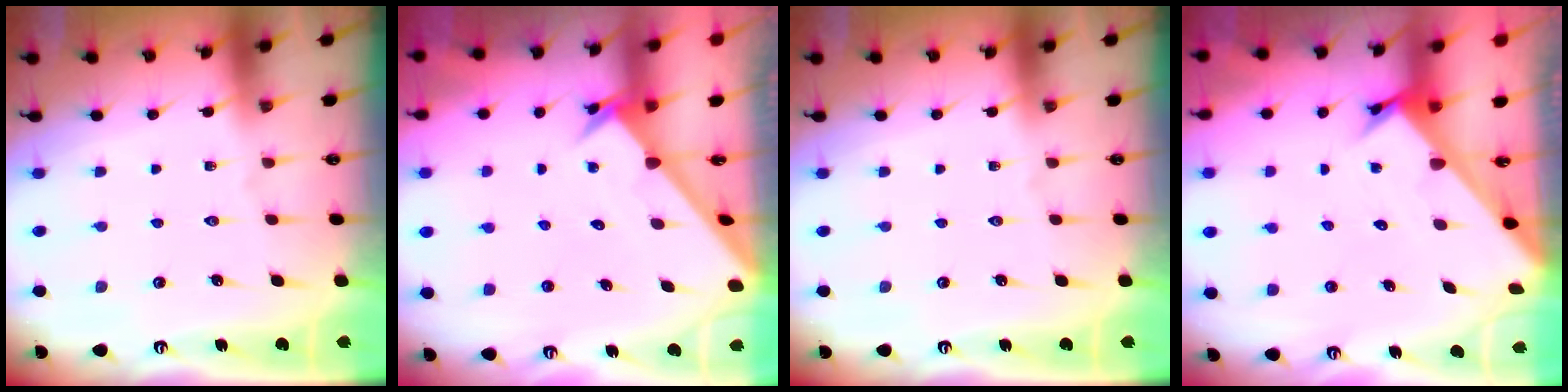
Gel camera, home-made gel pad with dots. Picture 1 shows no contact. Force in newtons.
{"total": 2.4, "press": 2.4, "slide": 0.2}
{"total": 0.0}
{"total": 2.6, "press": 2.6, "slide": 0.2}